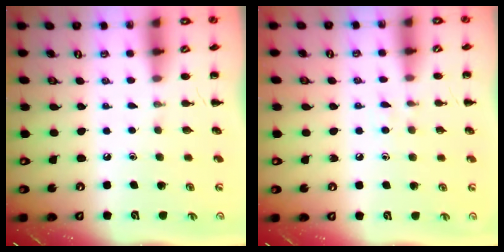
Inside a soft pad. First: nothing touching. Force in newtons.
{"total": 4.3, "press": 3.8, "slide": 1.9}